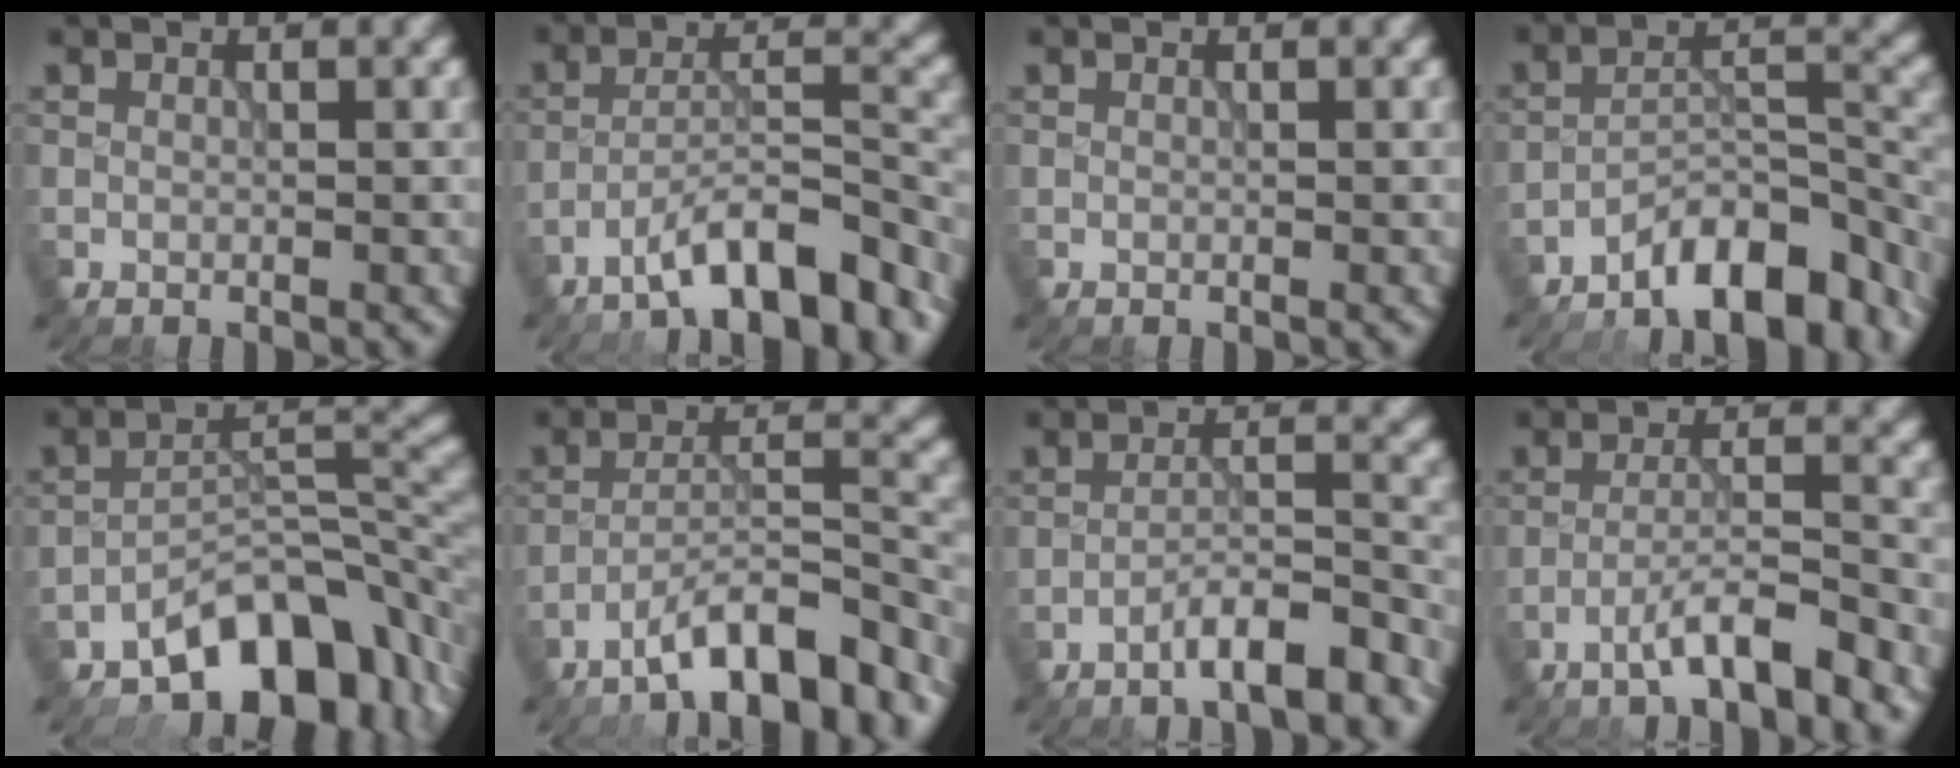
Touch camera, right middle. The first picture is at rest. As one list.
[{"total": 7.9, "force": [-5.9, 1.6, 5.0], "torque": [-0.074, 0.011, -0.097]}, {"total": 0.0}, {"total": 8.7, "force": [-6.5, 2.7, 5.0], "torque": [-0.063, 0.005, -0.116]}, {"total": 9.0, "force": [-6.2, 3.8, 5.4], "torque": [-0.062, 0.007, -0.114]}, {"total": 8.7, "force": [-6.6, 1.9, 5.3], "torque": [-0.076, 0.012, -0.113]}, {"total": 5.8, "force": [-4.3, 1.1, 3.7], "torque": [-0.052, 0.012, -0.072]}, {"total": 5.0, "force": [-3.3, 0.5, 3.7], "torque": [-0.062, 0.011, -0.066]}]